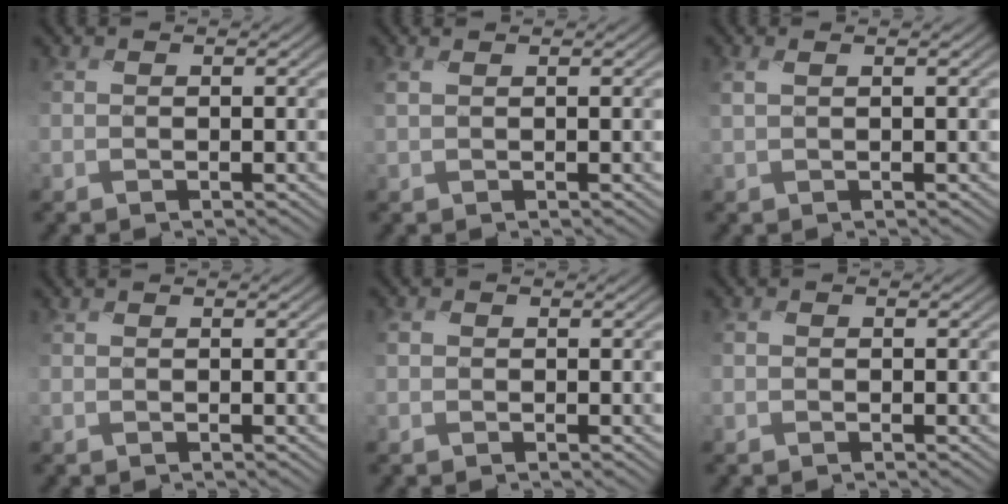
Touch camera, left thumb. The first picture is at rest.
{"total": 1.2, "force": [0.7, 0.2, 1.0], "torque": [-0.028, 0.004, 0.014]}
{"total": 1.7, "force": [0.8, 0.4, 1.5], "torque": [-0.032, 0.005, 0.012]}
{"total": 0.0}
{"total": 0.9, "force": [0.0, 0.8, 0.4], "torque": [-0.007, 0.000, -0.004]}
{"total": 0.6, "force": [-0.2, 0.5, 0.3], "torque": [-0.005, -0.001, -0.005]}